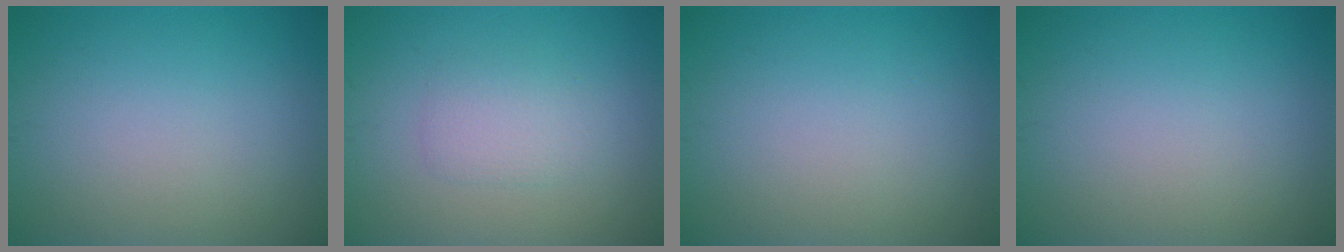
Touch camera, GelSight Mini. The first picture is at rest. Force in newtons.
{"total": 1.9, "press": 1.9, "slide": 0.0}
{"total": 0.0}
{"total": 0.0}